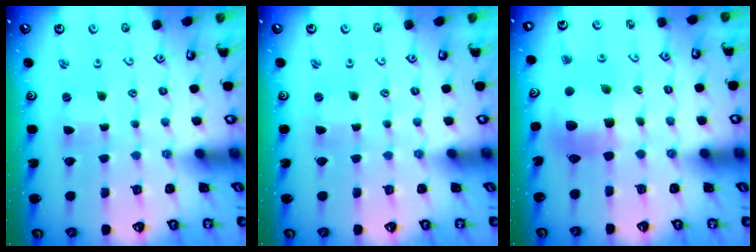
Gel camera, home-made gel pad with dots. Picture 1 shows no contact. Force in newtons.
{"total": 0.0}
{"total": 10.6, "press": 10.6, "slide": 1.2}